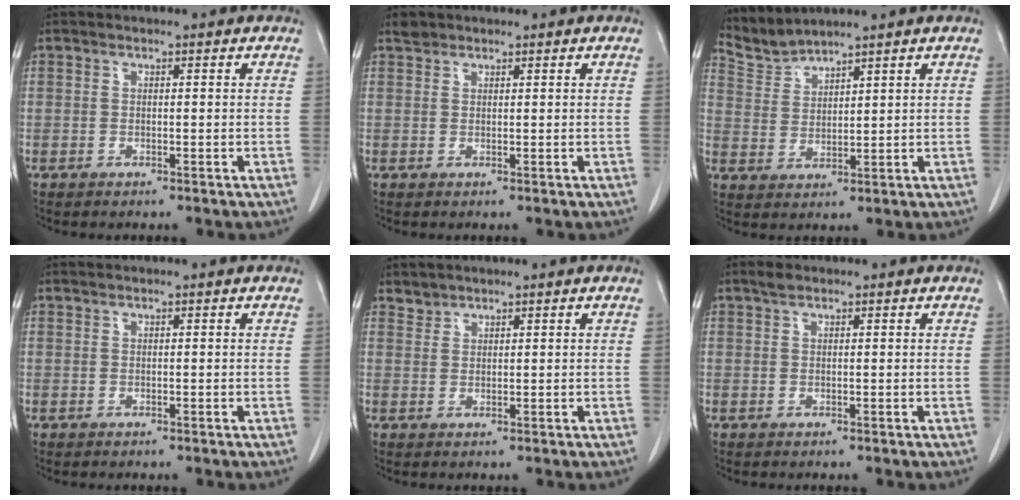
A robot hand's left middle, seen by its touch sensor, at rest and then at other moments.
{"total": 1.2, "force": [1.1, 0.5, 0.0], "torque": [-0.003, 0.004, 0.019]}
{"total": 4.2, "force": [4.1, -0.6, -0.6], "torque": [0.000, -0.002, 0.094]}
{"total": 0.0}
{"total": 1.3, "force": [1.2, 0.4, -0.3], "torque": [0.007, 0.002, 0.023]}
{"total": 1.1, "force": [0.9, 0.4, 0.5], "torque": [-0.015, 0.006, 0.017]}